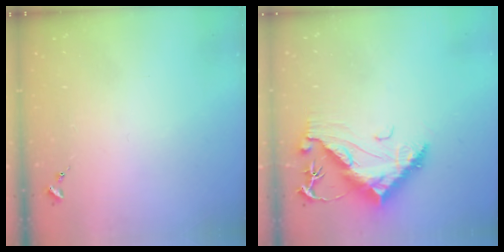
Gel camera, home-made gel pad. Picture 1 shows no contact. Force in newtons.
{"total": 13.3, "press": 13.2, "slide": 1.3}